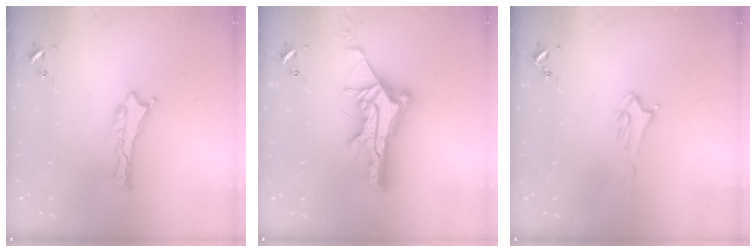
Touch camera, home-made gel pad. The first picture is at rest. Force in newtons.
{"total": 11.3, "press": 11.2, "slide": 1.1}
{"total": 3.2, "press": 3.2, "slide": 0.5}